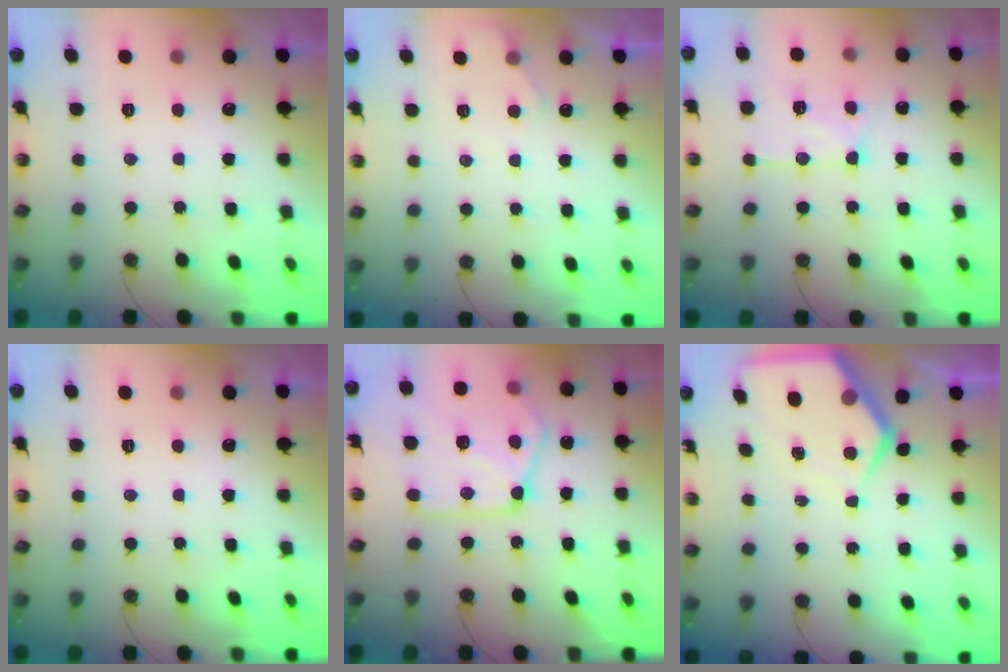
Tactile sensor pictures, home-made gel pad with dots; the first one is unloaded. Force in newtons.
{"total": 4.3, "press": 4.3, "slide": 0.5}
{"total": 13.5, "press": 13.4, "slide": 1.3}
{"total": 0.0}
{"total": 18.4, "press": 18.2, "slide": 2.3}
{"total": 9.3, "press": 9.3, "slide": 1.0}